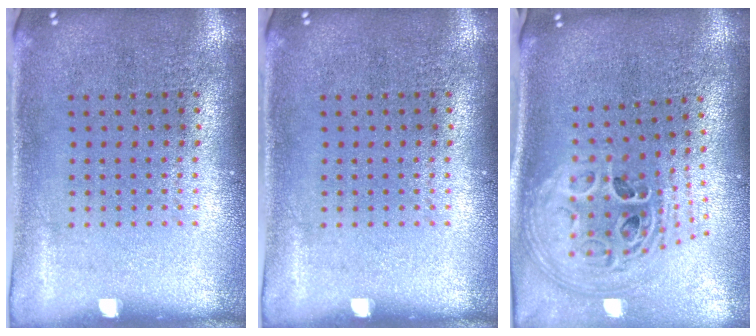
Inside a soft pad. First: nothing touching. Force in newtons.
{"total": 0.0}
{"total": 2.9, "press": 2.0, "slide": 2.1}